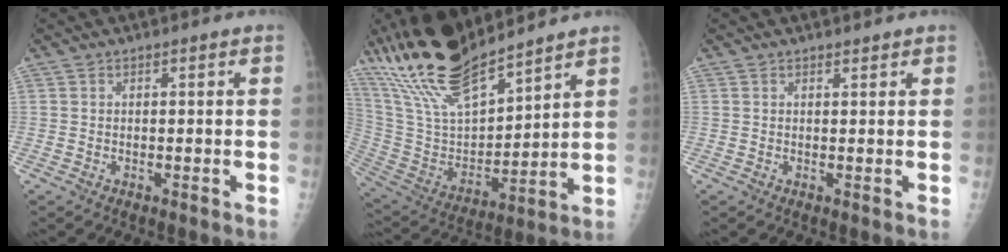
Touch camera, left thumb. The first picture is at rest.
{"total": 20.2, "force": [16.6, 5.2, 10.4], "torque": [-0.174, -0.072, 0.325]}
{"total": 0.7, "force": [0.7, 0.2, 0.1], "torque": [-0.002, -0.006, 0.011]}